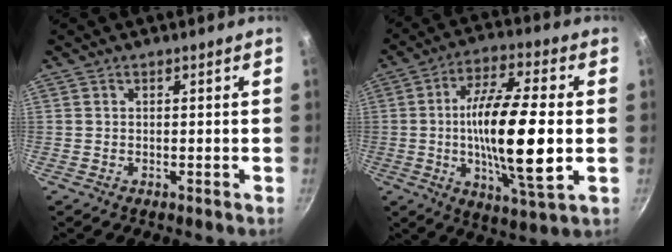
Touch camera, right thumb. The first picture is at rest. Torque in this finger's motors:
{"motor_torque": [1.61, 1.73, 2.75, -0.02, 0.45]}